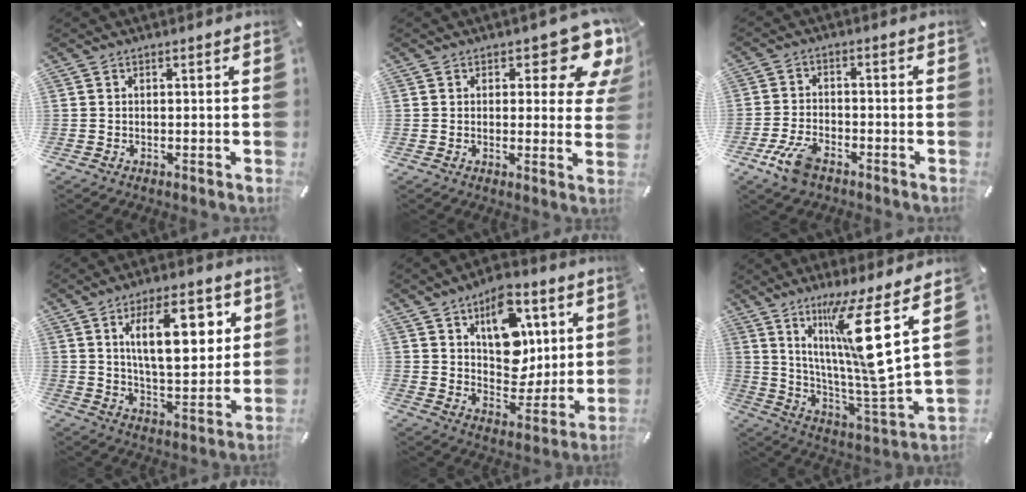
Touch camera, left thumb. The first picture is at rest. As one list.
[{"total": 11.1, "force": [6.4, 5.0, 7.6], "torque": [-0.077, -0.047, 0.107]}, {"total": 7.7, "force": [-4.5, 3.6, 5.1], "torque": [-0.122, 0.008, -0.086]}, {"total": 16.1, "force": [6.4, 7.1, 12.9], "torque": [-0.195, -0.008, 0.102]}, {"total": 14.8, "force": [6.3, 10.3, 8.6], "torque": [-0.102, -0.036, 0.113]}, {"total": 18.2, "force": [9.3, 1.8, 15.5], "torque": [-0.258, -0.078, 0.135]}]